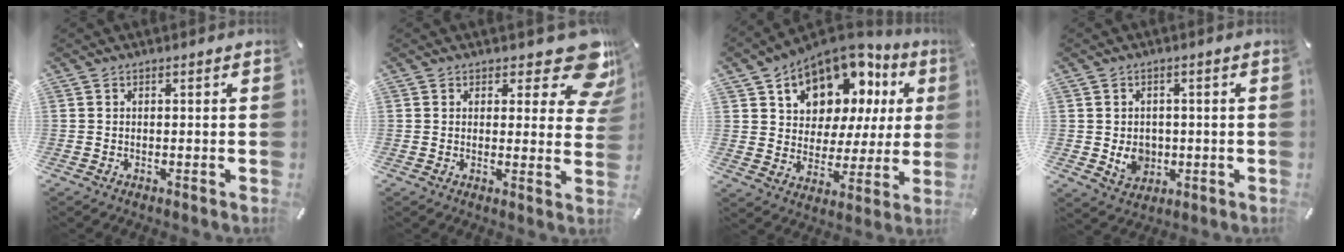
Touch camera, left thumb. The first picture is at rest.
{"total": 10.7, "force": [7.0, 4.5, 6.8], "torque": [-0.071, -0.053, 0.122]}
{"total": 12.8, "force": [8.5, 8.7, 4.0], "torque": [-0.072, -0.071, 0.150]}
{"total": 5.8, "force": [-0.7, 5.2, 2.4], "torque": [-0.028, 0.001, -0.011]}